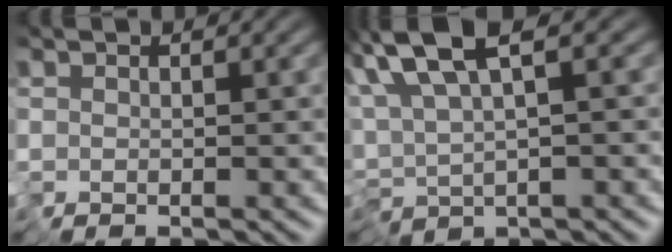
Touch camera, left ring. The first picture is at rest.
{"total": 7.6, "force": [4.3, 2.2, 5.9], "torque": [-0.145, 0.011, 0.083]}